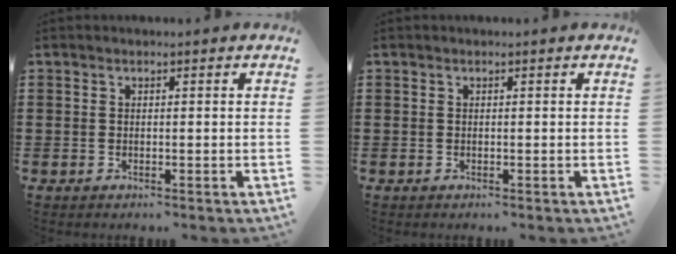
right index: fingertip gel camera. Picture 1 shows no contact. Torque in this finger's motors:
{"motor_torque": [0.00, 0.00, 0.00, 0.00]}